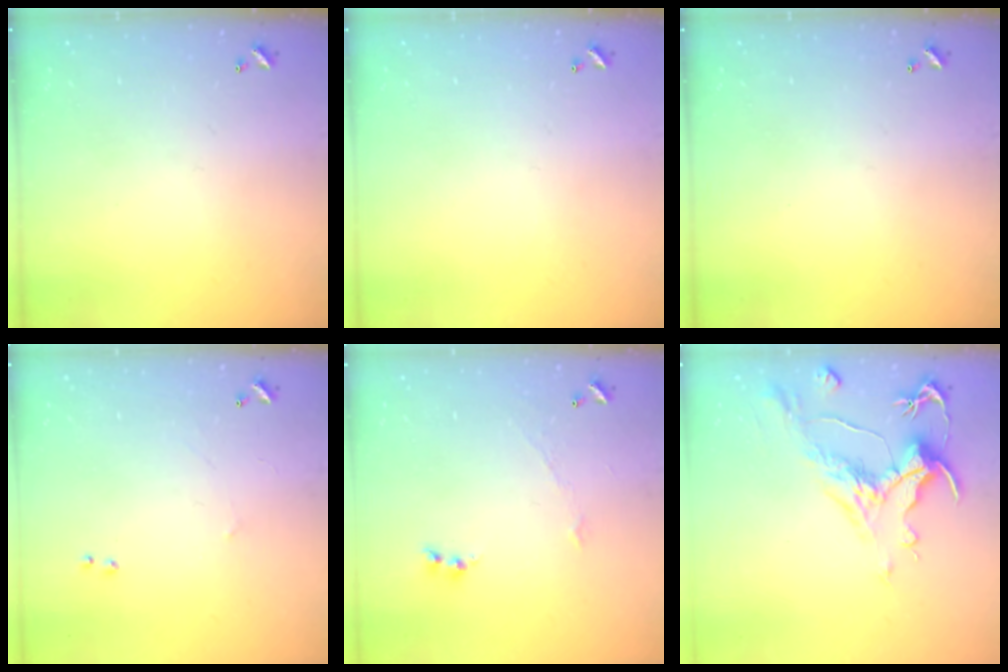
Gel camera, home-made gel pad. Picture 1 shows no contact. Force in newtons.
{"total": 0.0}
{"total": 0.0}
{"total": 2.5, "press": 2.4, "slide": 0.4}
{"total": 1.9, "press": 1.8, "slide": 0.4}
{"total": 1.6, "press": 0.7, "slide": 1.4}